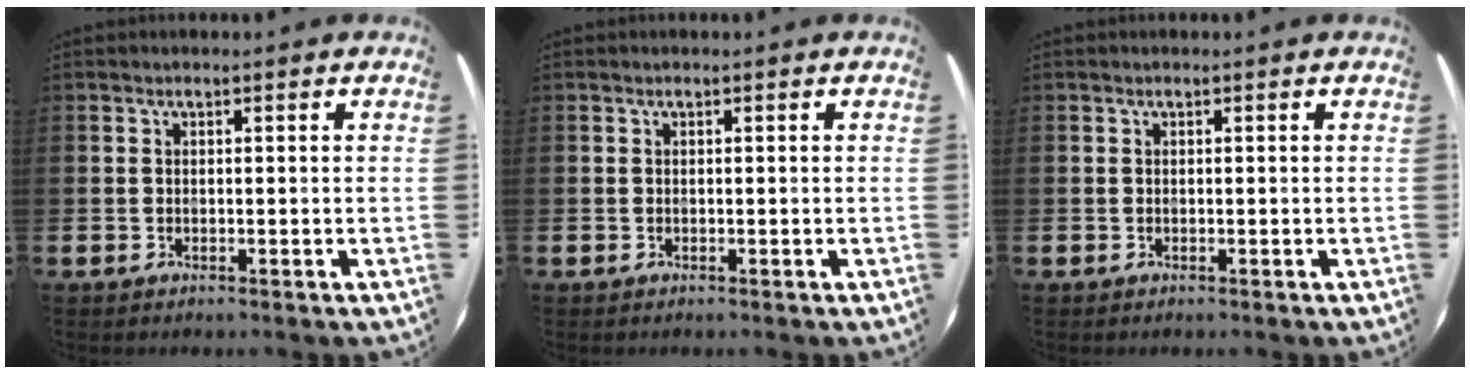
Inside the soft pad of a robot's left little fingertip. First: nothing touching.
{"total": 0.0}
{"total": 0.0}